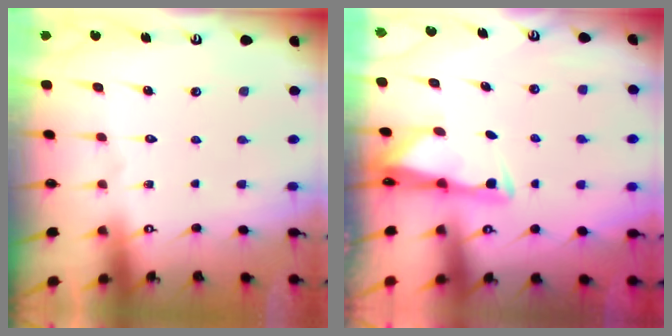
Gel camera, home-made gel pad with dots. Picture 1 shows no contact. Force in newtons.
{"total": 2.8, "press": 2.7, "slide": 0.4}